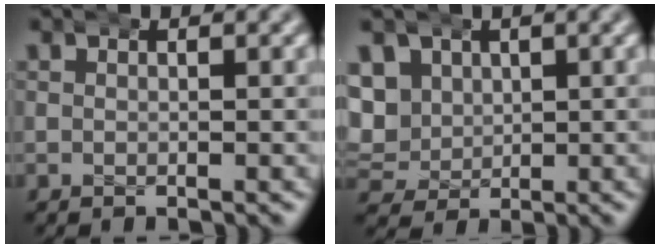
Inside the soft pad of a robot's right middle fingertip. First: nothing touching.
{"total": 8.6, "force": [1.3, 7.8, 3.3], "torque": [-0.103, -0.019, 0.021]}